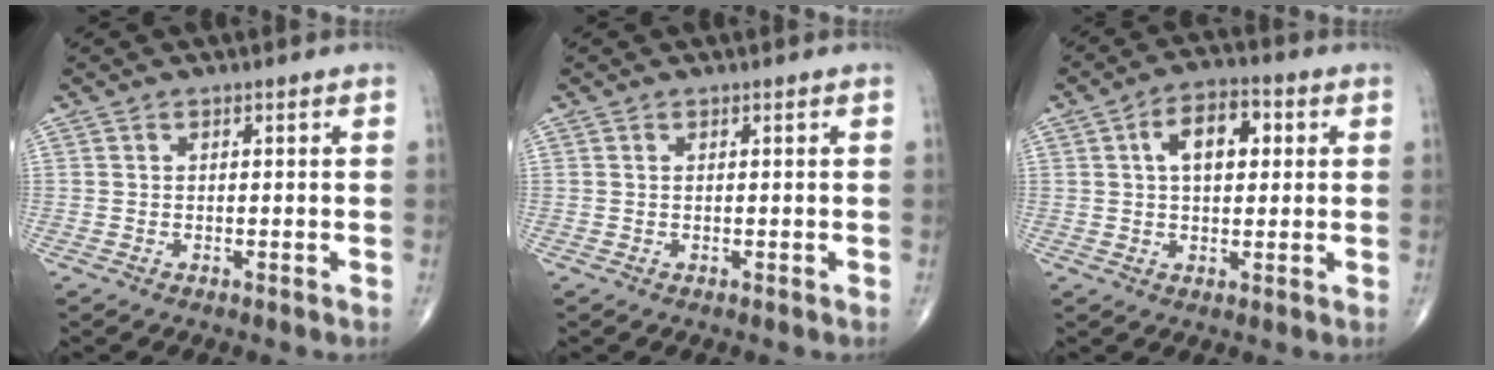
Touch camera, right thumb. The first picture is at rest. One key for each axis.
{"total": 0.0}
{"total": 8.9, "fx": 2.1, "fy": 5.0, "fz": 7.0, "tx": -0.098, "ty": 0.013, "tz": 0.029}